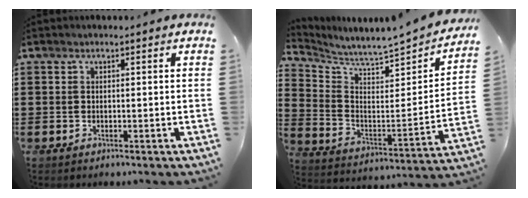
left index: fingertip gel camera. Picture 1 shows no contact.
{"total": 4.8, "force": [4.6, -0.2, 1.3], "torque": [-0.054, -0.056, 0.070]}